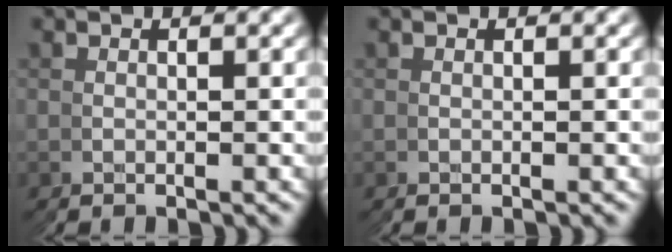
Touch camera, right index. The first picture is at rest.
{"total": 0.0}